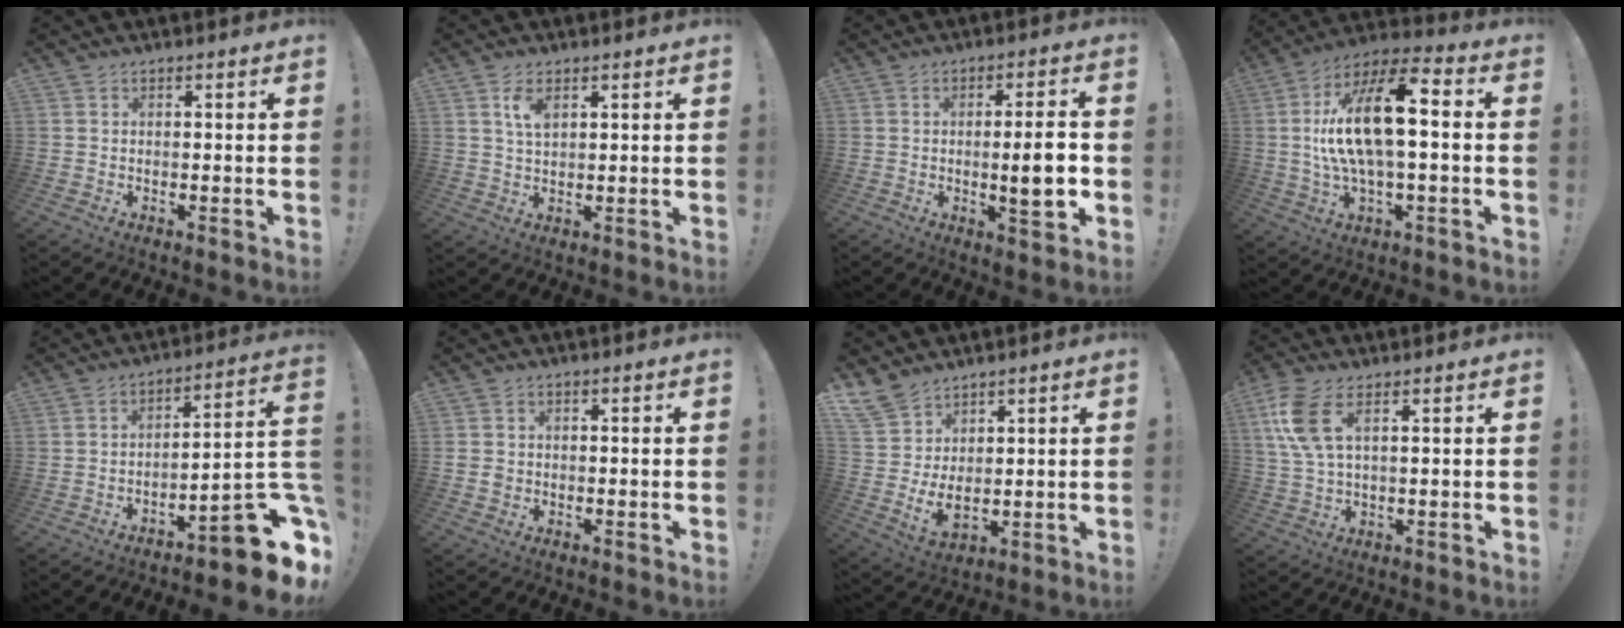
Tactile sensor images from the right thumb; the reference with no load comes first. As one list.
[{"total": 4.9, "force": [2.3, 2.5, 3.6], "torque": [-0.055, -0.009, 0.038]}, {"total": 9.7, "force": [-1.0, 1.3, 9.6], "torque": [-0.132, -0.006, -0.021]}, {"total": 18.9, "force": [1.7, 7.2, 17.4], "torque": [-0.315, 0.000, 0.022]}, {"total": 14.0, "force": [-8.4, 3.7, 10.5], "torque": [-0.102, 0.042, -0.134]}, {"total": 1.9, "force": [-0.5, 1.7, 0.7], "torque": [-0.006, 0.003, -0.010]}, {"total": 9.0, "force": [5.2, 5.8, 4.5], "torque": [-0.092, -0.051, 0.107]}, {"total": 9.8, "force": [3.9, 4.2, 8.0], "torque": [-0.168, -0.005, 0.079]}]